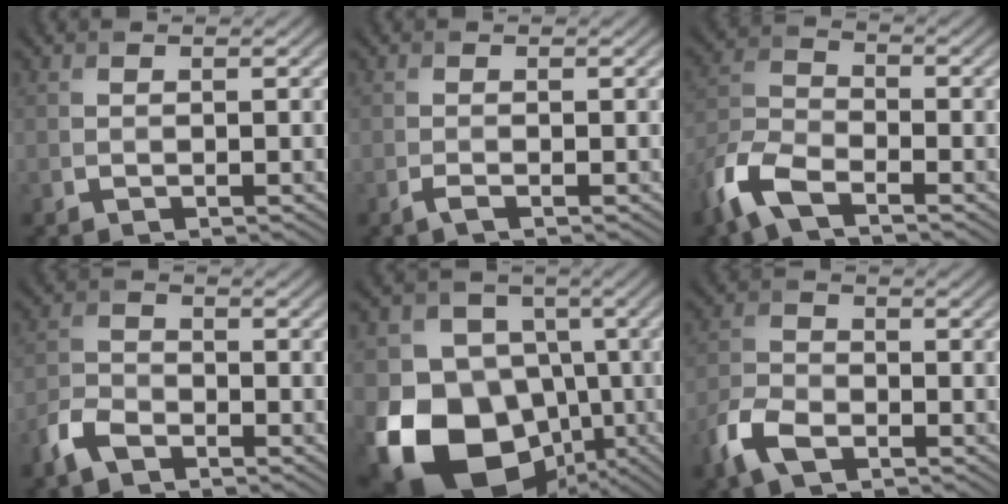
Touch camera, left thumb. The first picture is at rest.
{"total": 1.1, "force": [-0.7, 0.2, 0.8], "torque": [-0.019, 0.000, -0.016]}
{"total": 7.9, "force": [-5.2, 3.1, 5.1], "torque": [-0.120, -0.008, -0.125]}
{"total": 4.4, "force": [-3.2, 2.1, 2.2], "torque": [-0.051, -0.004, -0.079]}
{"total": 18.5, "force": [-5.9, 15.1, 8.9], "torque": [-0.186, -0.032, -0.099]}
{"total": 5.7, "force": [-3.5, 2.9, 3.5], "torque": [-0.083, -0.007, -0.084]}